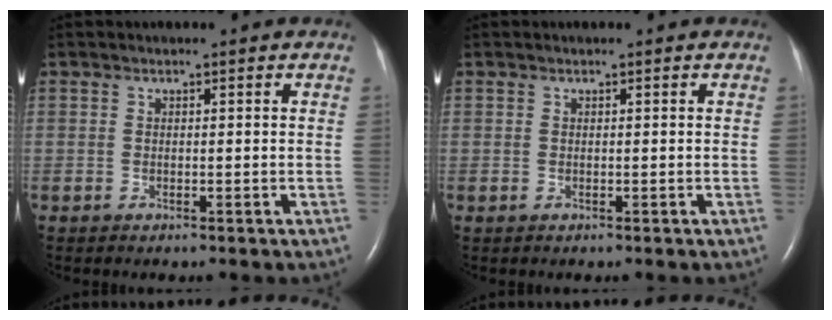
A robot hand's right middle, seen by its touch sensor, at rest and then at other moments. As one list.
[{"total": 0.0}]